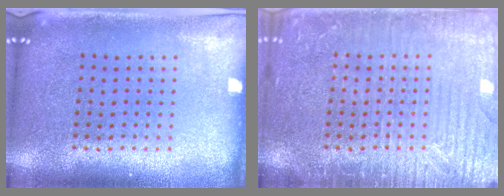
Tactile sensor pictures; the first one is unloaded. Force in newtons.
{"total": 5.1, "press": 5.1, "slide": 0.7}